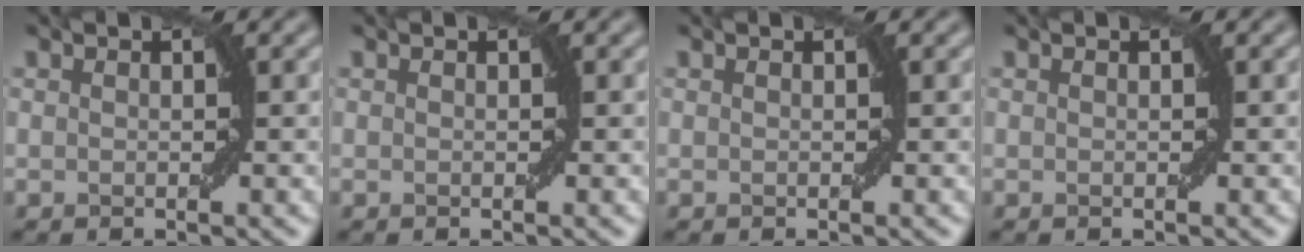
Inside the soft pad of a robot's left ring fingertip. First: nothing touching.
{"total": 0.0}
{"total": 0.0}
{"total": 0.0}